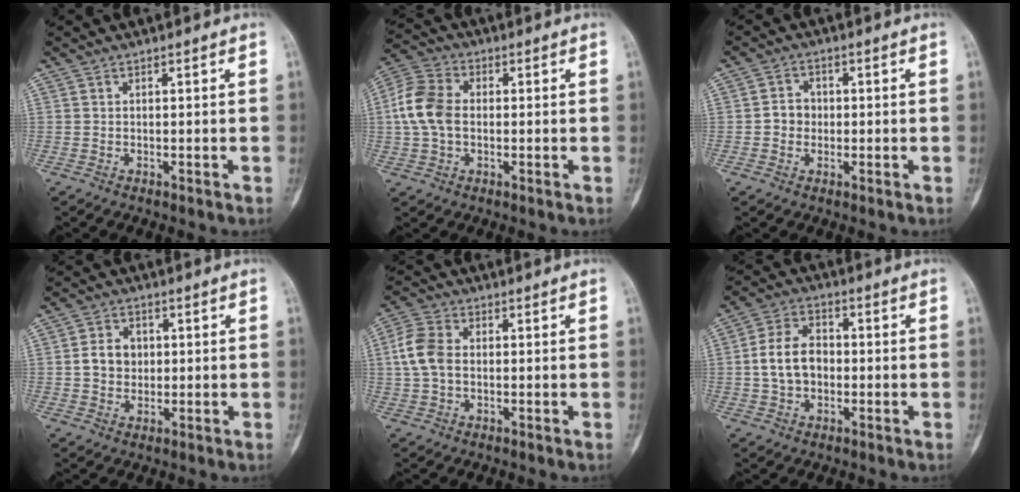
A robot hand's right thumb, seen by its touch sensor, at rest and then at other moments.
{"total": 9.7, "force": [0.0, 6.8, 6.9], "torque": [-0.142, 0.021, -0.010]}
{"total": 3.6, "force": [-0.3, 3.2, 1.5], "torque": [-0.008, 0.010, -0.012]}
{"total": 5.6, "force": [0.4, 4.7, 3.1], "torque": [-0.034, 0.006, 0.004]}
{"total": 7.3, "force": [0.2, 5.1, 5.2], "torque": [-0.111, 0.015, -0.003]}
{"total": 8.7, "force": [-0.6, 6.3, 6.0], "torque": [-0.096, 0.023, -0.019]}